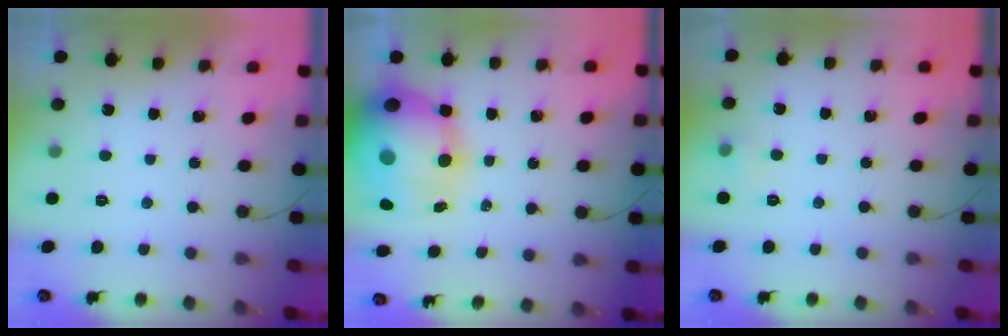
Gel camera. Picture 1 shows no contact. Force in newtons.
{"total": 22.6, "press": 22.0, "slide": 5.0}
{"total": 3.5, "press": 3.4, "slide": 1.0}